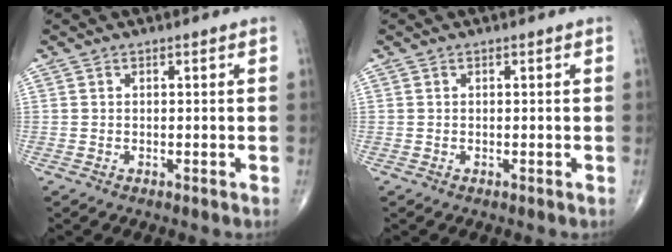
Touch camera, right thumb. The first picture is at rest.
{"total": 0.0}